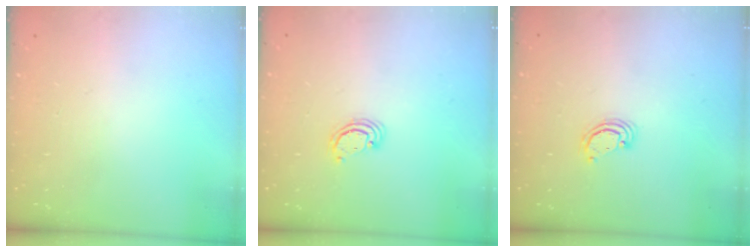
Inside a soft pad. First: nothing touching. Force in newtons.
{"total": 2.6, "press": 2.5, "slide": 0.3}
{"total": 2.3, "press": 2.3, "slide": 0.3}